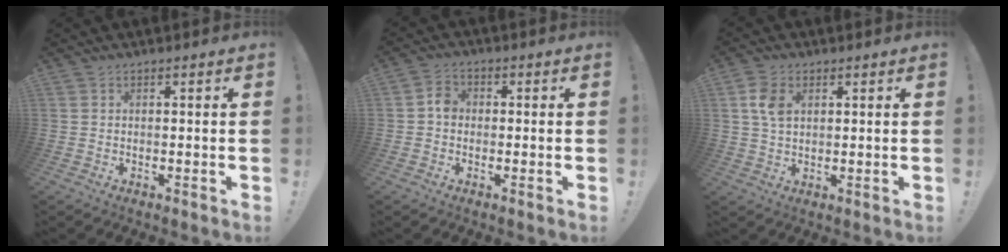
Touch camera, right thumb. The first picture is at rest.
{"total": 3.8, "force": [-0.9, 2.9, 2.2], "torque": [-0.037, 0.015, -0.015]}
{"total": 6.7, "force": [2.1, 4.2, 4.7], "torque": [-0.081, -0.002, 0.039]}